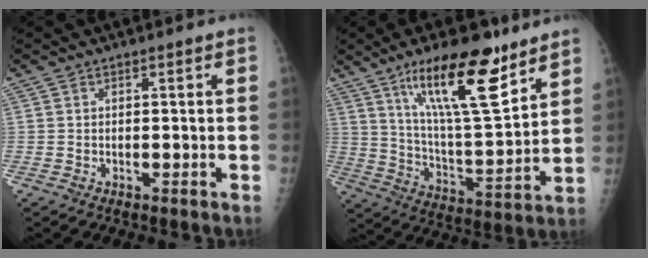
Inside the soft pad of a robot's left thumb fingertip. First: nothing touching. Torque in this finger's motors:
{"motor_torque": [1.03, 0.32, 1.38, -1.40, 0.28]}